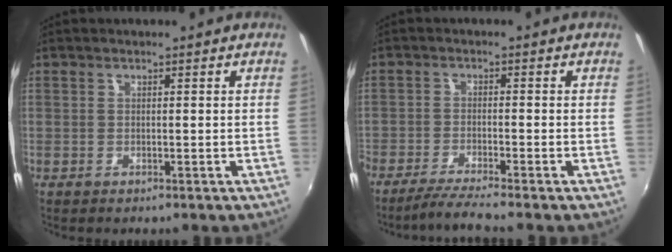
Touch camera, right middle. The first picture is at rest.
{"total": 5.8, "force": [-5.0, -0.8, 2.7], "torque": [-0.074, -0.014, -0.093]}